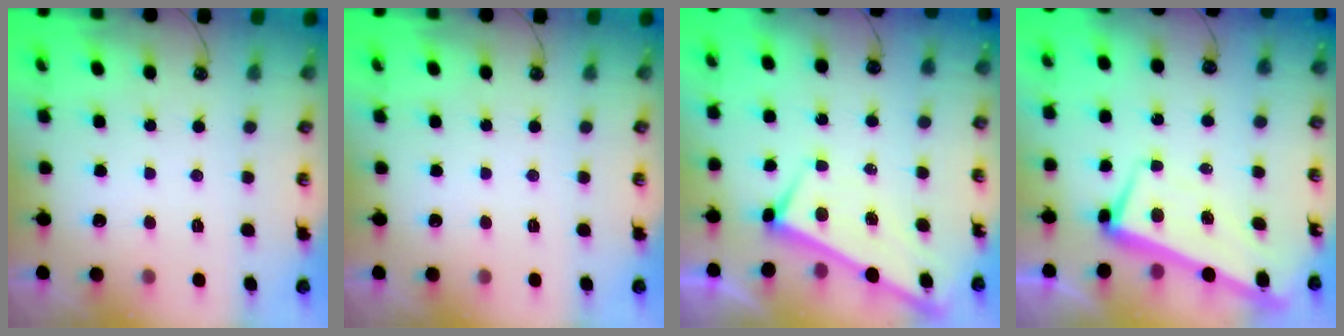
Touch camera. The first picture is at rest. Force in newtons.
{"total": 0.0}
{"total": 1.3, "press": 1.3, "slide": 0.3}
{"total": 2.3, "press": 1.5, "slide": 1.7}